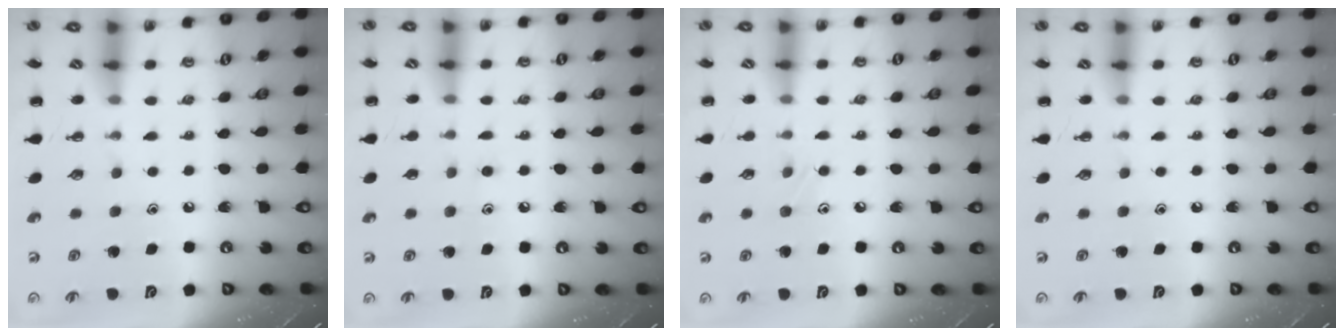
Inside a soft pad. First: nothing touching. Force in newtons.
{"total": 5.8, "press": 5.4, "slide": 2.2}
{"total": 6.7, "press": 6.4, "slide": 2.2}
{"total": 0.0}